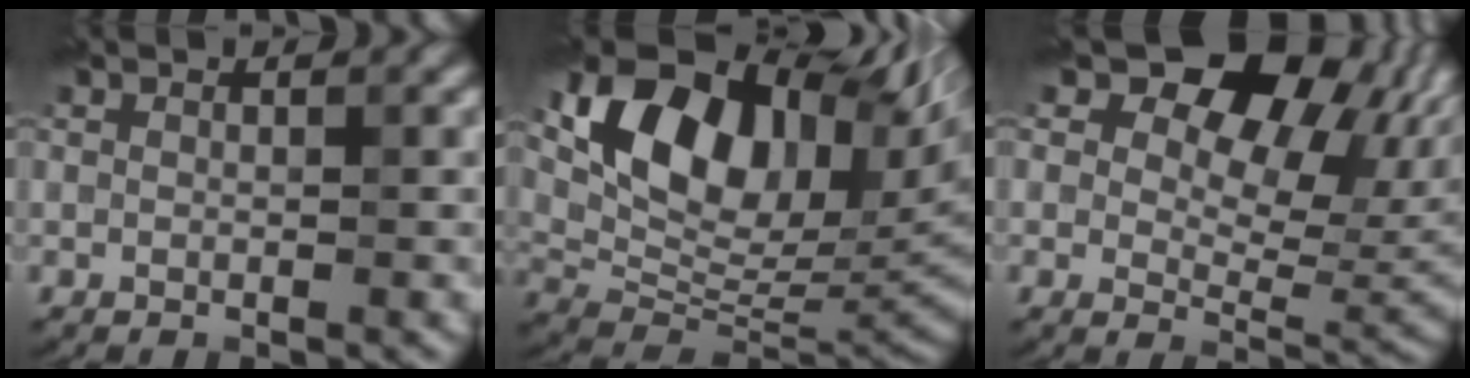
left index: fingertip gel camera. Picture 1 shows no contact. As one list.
[{"total": 14.3, "force": [5.4, 8.2, 10.4], "torque": [-0.189, 0.029, 0.107]}, {"total": 11.7, "force": [6.6, 6.7, 7.0], "torque": [-0.089, 0.007, 0.112]}]